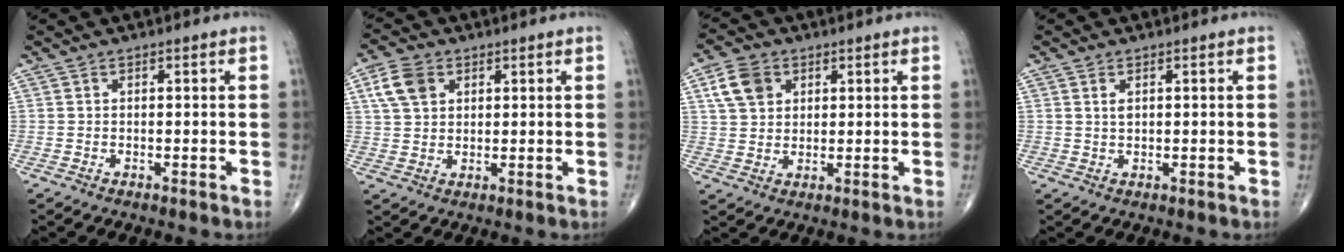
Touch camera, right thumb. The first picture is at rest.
{"total": 6.5, "force": [2.6, 4.6, 3.8], "torque": [-0.064, 0.002, 0.049]}
{"total": 6.9, "force": [2.7, 5.1, 3.6], "torque": [-0.052, -0.001, 0.051]}
{"total": 1.5, "force": [0.6, 0.8, 1.1], "torque": [-0.021, -0.001, 0.013]}